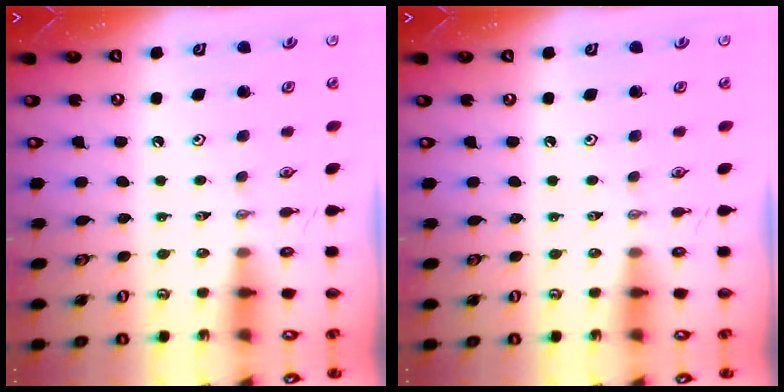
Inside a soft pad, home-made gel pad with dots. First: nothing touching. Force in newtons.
{"total": 0.0}